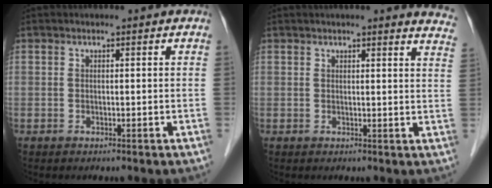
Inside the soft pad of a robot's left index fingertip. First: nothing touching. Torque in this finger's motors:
{"motor_torque": [-0.66, -1.48, 0.17, 0.04]}